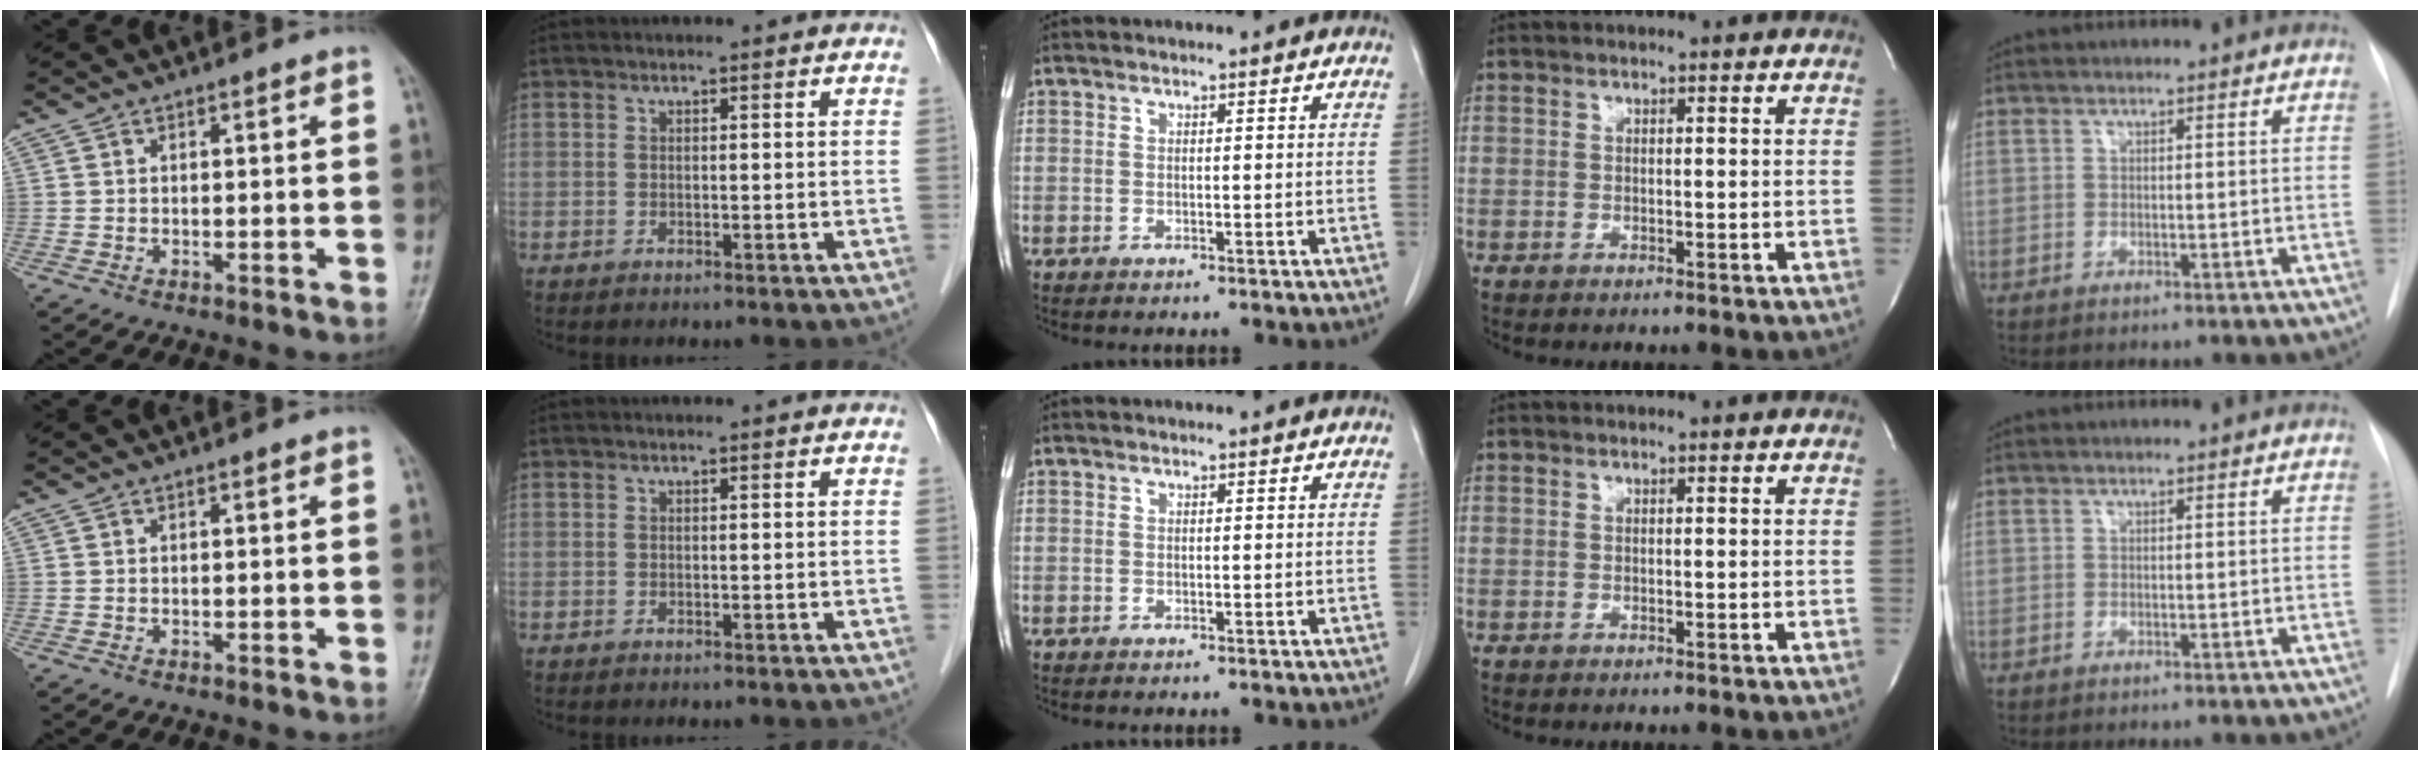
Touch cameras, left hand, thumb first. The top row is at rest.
{}